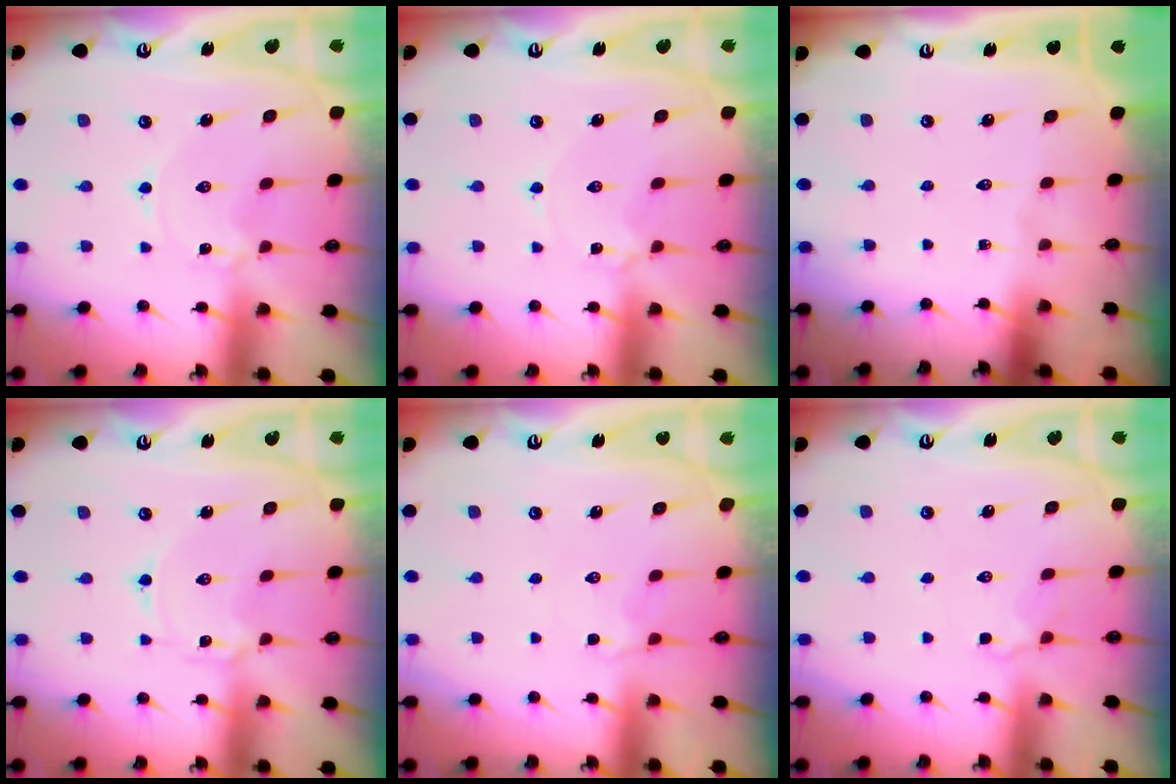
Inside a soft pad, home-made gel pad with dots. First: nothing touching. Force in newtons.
{"total": 1.4, "press": 1.3, "slide": 0.3}
{"total": 0.0}
{"total": 0.8, "press": 0.8, "slide": 0.1}
{"total": 2.1, "press": 1.9, "slide": 0.9}
{"total": 3.5, "press": 3.3, "slide": 1.3}